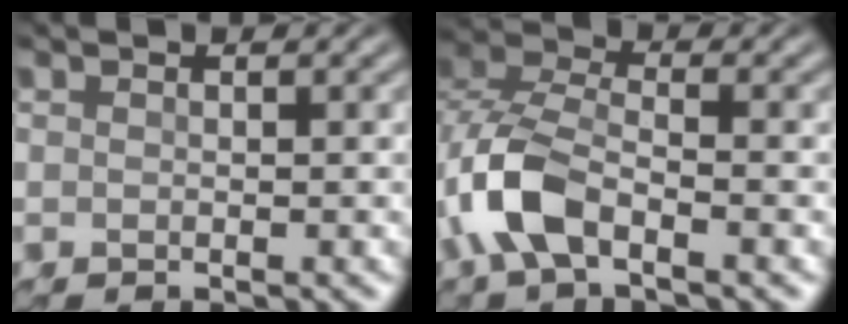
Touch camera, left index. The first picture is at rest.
{"total": 5.4, "force": [-2.9, 2.1, 4.0], "torque": [-0.101, 0.005, -0.066]}